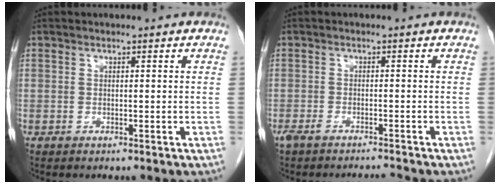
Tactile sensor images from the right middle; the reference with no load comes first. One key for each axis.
{"total": 3.3, "fx": -3.1, "fy": -0.2, "fz": 1.1, "tx": -0.021, "ty": -0.006, "tz": -0.052}